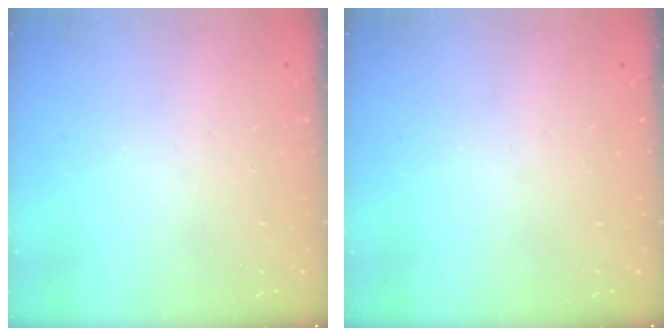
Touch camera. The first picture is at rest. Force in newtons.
{"total": 0.0}